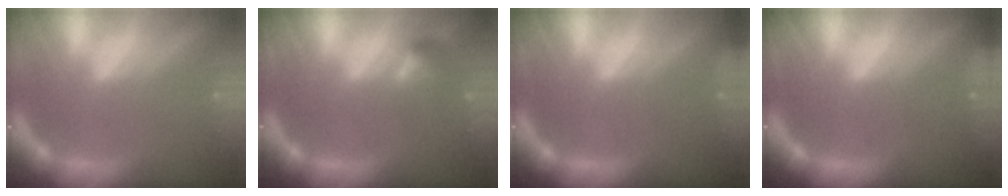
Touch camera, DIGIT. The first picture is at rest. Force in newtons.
{"total": 1.9}
{"total": 2.4}
{"total": 2.9}